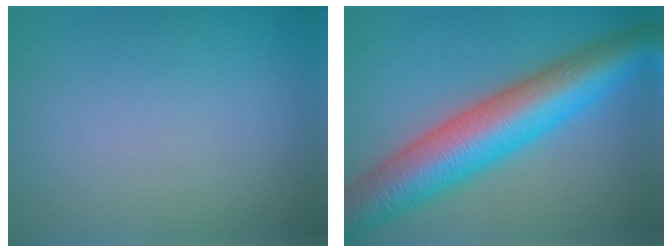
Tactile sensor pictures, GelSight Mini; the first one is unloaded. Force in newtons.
{"total": 11.2, "press": 11.2, "slide": 0.2}